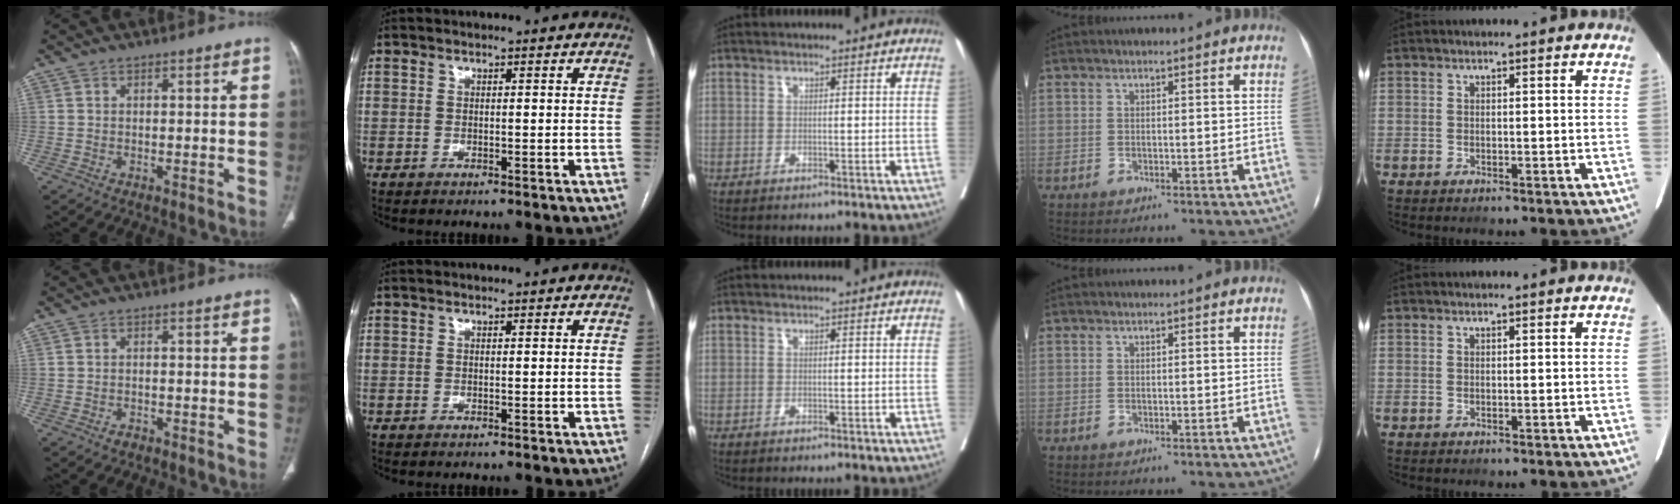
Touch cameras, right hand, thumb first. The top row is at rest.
{"thumb": {"total": 1.0, "force": [-0.7, 0.5, 0.3], "torque": [-0.006, 0.003, -0.014]}}